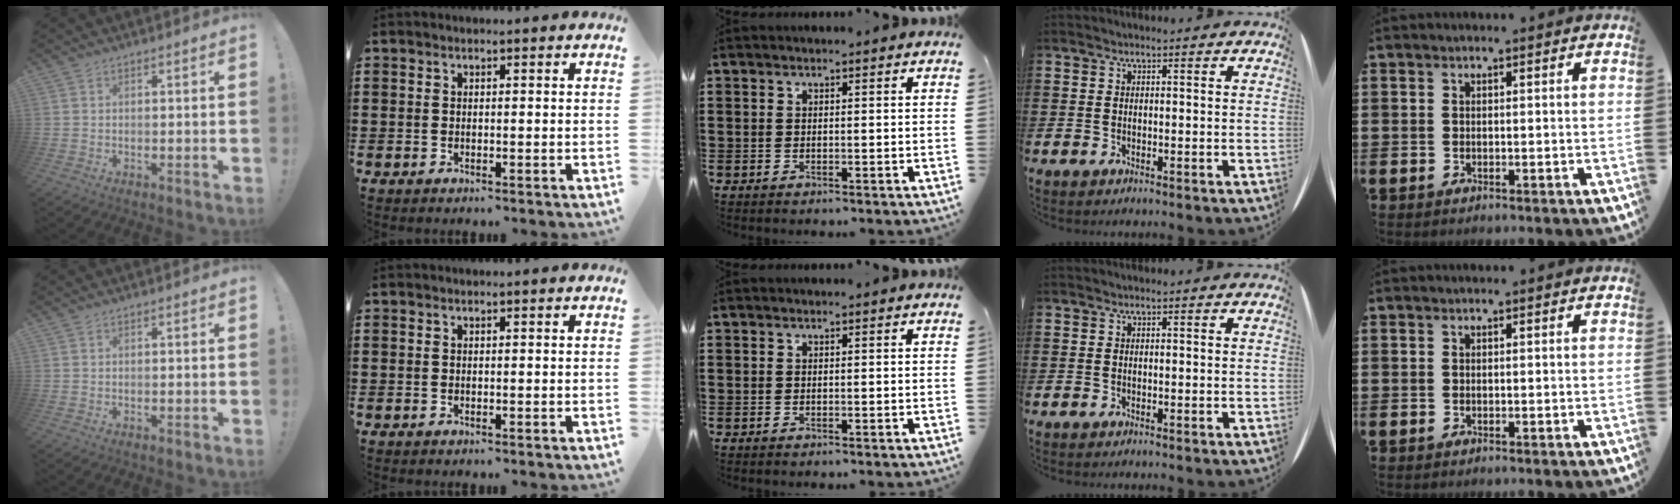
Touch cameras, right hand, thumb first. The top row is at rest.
{}